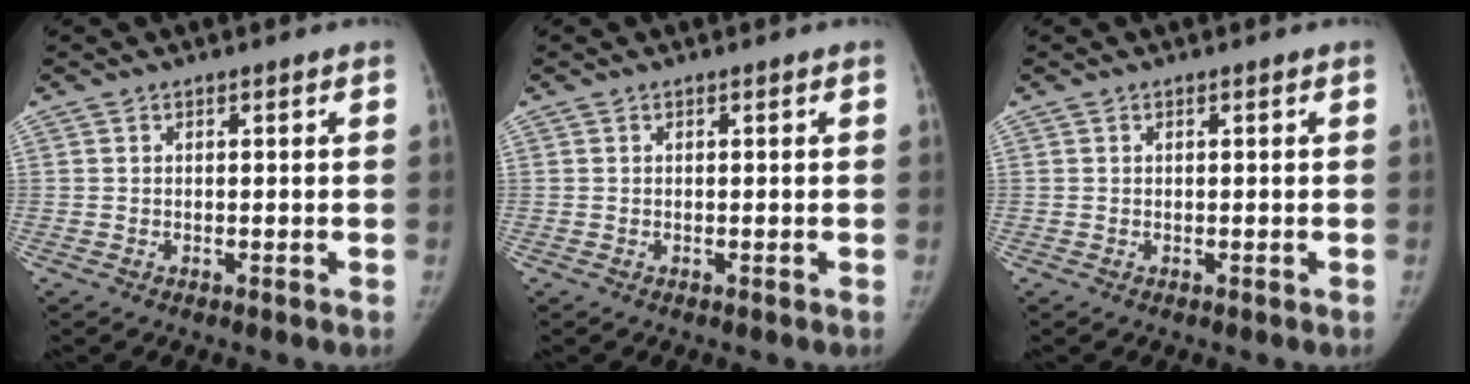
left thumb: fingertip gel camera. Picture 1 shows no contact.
{"total": 0.0}
{"total": 0.0}